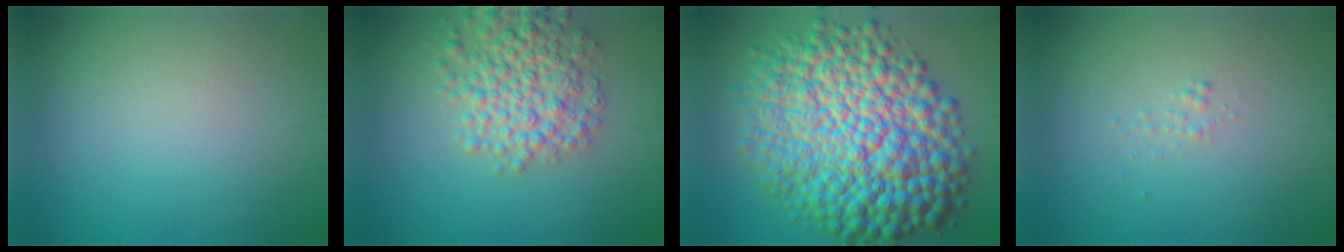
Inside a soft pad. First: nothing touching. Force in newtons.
{"total": 5.6, "press": 5.6, "slide": 0.2}
{"total": 16.5, "press": 16.5, "slide": 0.1}
{"total": 0.5, "press": 0.5, "slide": 0.0}